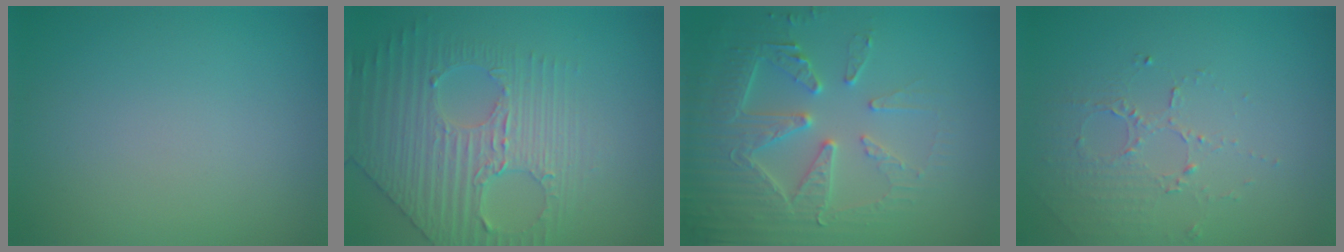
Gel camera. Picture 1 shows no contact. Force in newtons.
{"total": 4.2, "press": 4.2, "slide": 0.3}
{"total": 5.4, "press": 5.0, "slide": 2.1}
{"total": 1.7, "press": 1.2, "slide": 1.2}